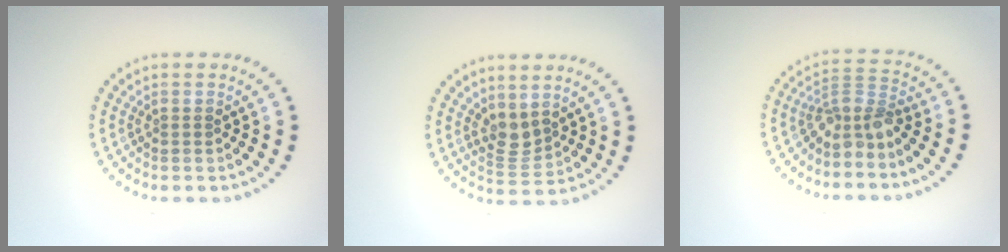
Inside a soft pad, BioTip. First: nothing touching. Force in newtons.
{"total": 2.3, "press": 1.8, "slide": 1.4}
{"total": 3.1, "press": 2.2, "slide": 2.2}